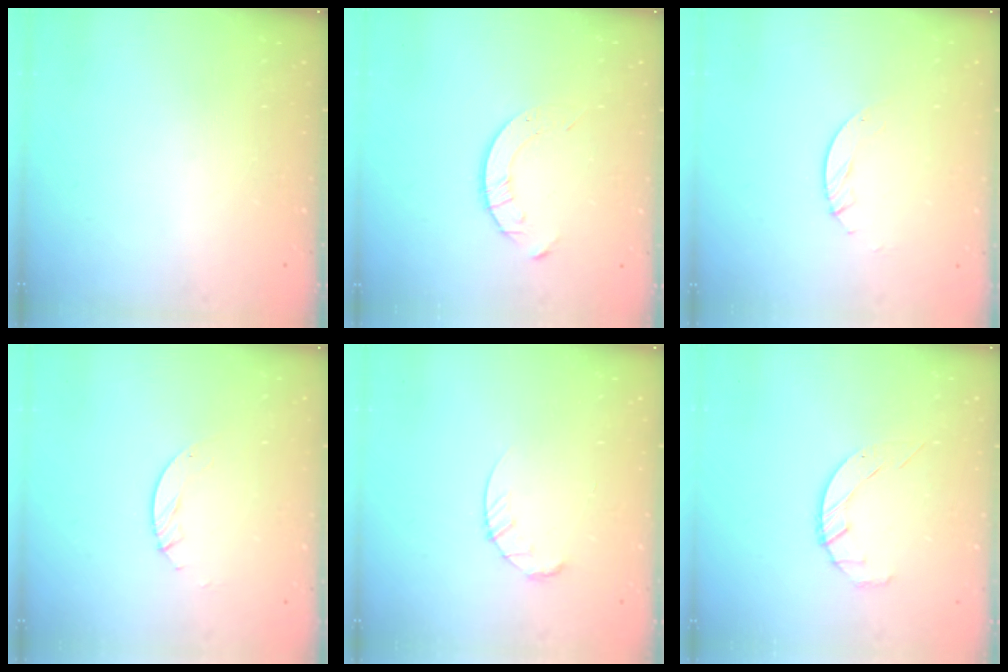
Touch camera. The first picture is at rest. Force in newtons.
{"total": 3.5, "press": 3.4, "slide": 0.4}
{"total": 4.2, "press": 4.1, "slide": 0.4}
{"total": 4.2, "press": 4.1, "slide": 0.4}
{"total": 4.5, "press": 4.5, "slide": 0.5}
{"total": 3.4, "press": 3.3, "slide": 0.5}